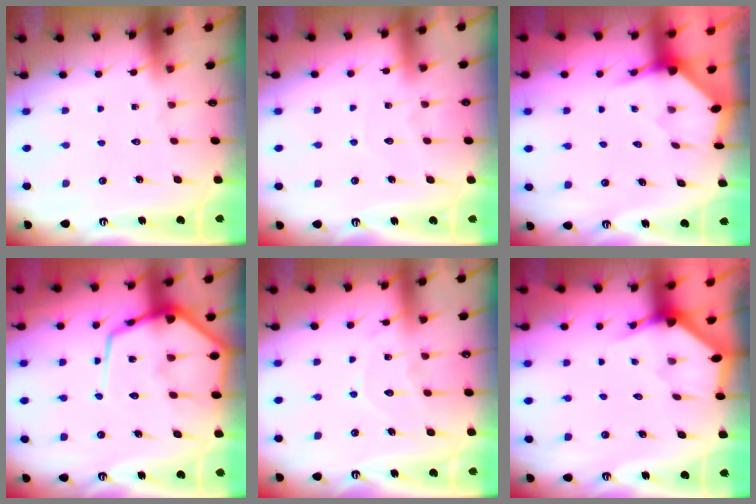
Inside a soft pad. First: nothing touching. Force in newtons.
{"total": 4.1, "press": 4.1, "slide": 0.4}
{"total": 3.2, "press": 3.2, "slide": 0.3}
{"total": 15.3, "press": 15.2, "slide": 1.4}
{"total": 8.0, "press": 8.0, "slide": 0.8}
{"total": 2.3, "press": 2.3, "slide": 0.1}